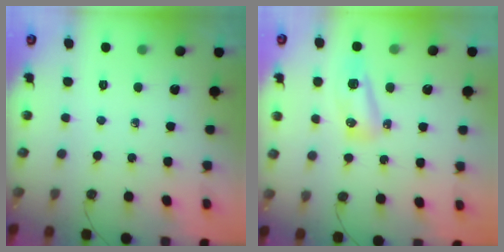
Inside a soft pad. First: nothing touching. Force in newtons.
{"total": 7.5, "press": 7.5, "slide": 0.9}